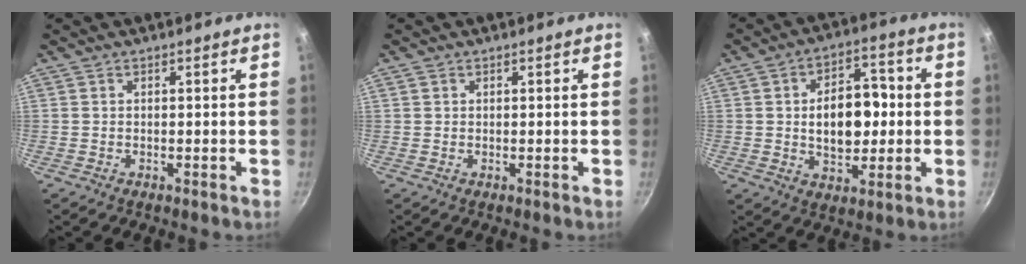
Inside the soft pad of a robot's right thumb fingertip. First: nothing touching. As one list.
[{"total": 0.6, "force": [0.3, 0.5, 0.2], "torque": [-0.002, 0.002, 0.003]}, {"total": 13.0, "force": [0.1, 8.3, 10.1], "torque": [-0.113, 0.015, 0.000]}]